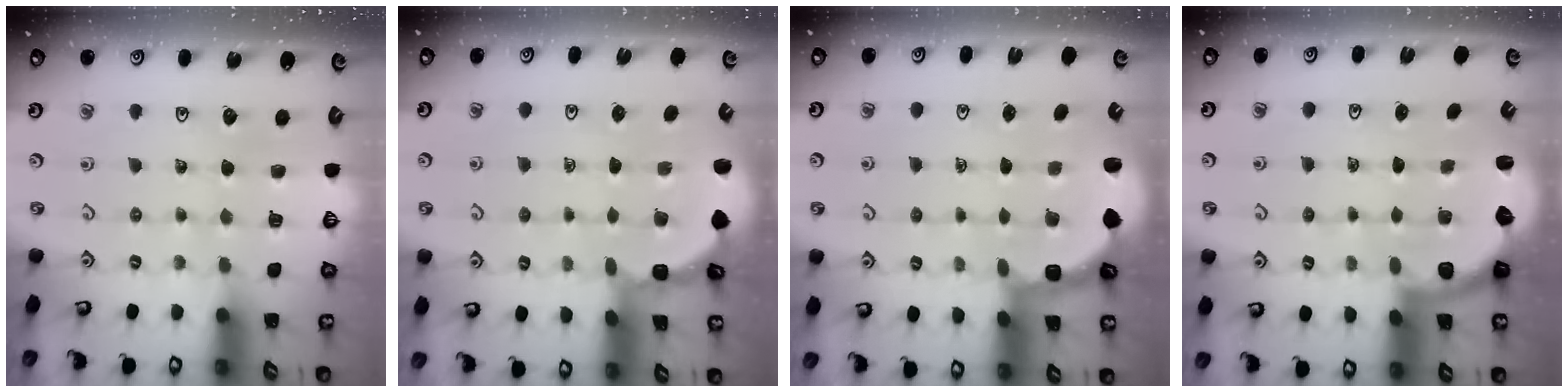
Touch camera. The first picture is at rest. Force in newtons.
{"total": 1.6, "press": 1.6, "slide": 0.2}
{"total": 2.9, "press": 2.0, "slide": 2.1}
{"total": 2.4, "press": 2.1, "slide": 1.3}